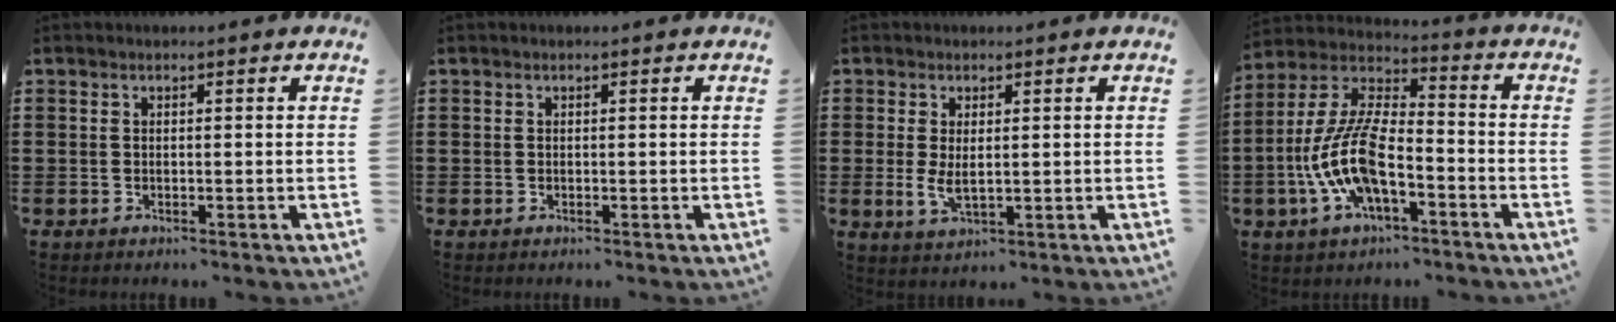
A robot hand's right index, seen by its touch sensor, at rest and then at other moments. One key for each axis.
{"total": 0.0}
{"total": 3.4, "fx": 0.5, "fy": 1.6, "fz": 3.0, "tx": -0.066, "ty": 0.001, "tz": 0.006}
{"total": 11.8, "fx": -4.4, "fy": 4.8, "fz": 9.8, "tx": -0.244, "ty": -0.009, "tz": -0.092}